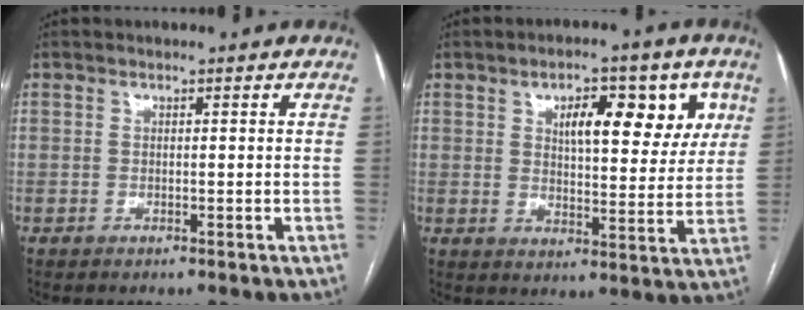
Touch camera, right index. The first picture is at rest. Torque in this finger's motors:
{"motor_torque": [0.61, 0.50, 0.46, 0.08]}